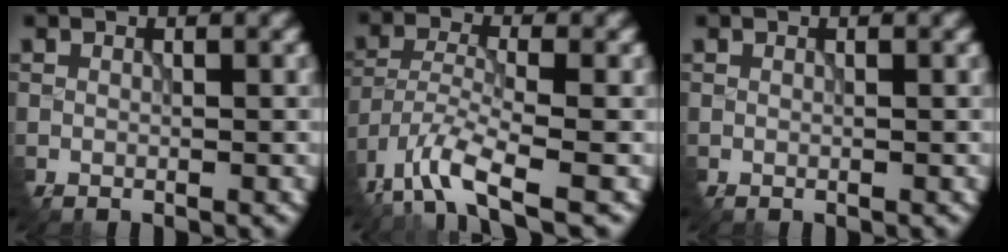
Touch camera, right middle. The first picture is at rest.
{"total": 6.7, "force": [-4.9, 1.7, 4.3], "torque": [-0.090, -0.007, -0.100]}
{"total": 0.0}